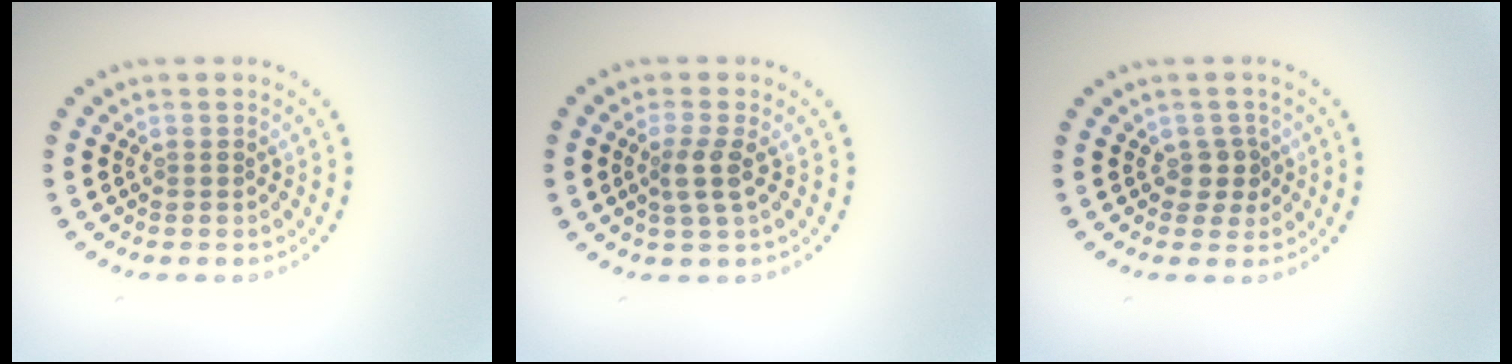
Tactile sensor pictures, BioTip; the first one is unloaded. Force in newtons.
{"total": 2.2, "press": 1.8, "slide": 1.3}
{"total": 1.6, "press": 1.3, "slide": 0.9}